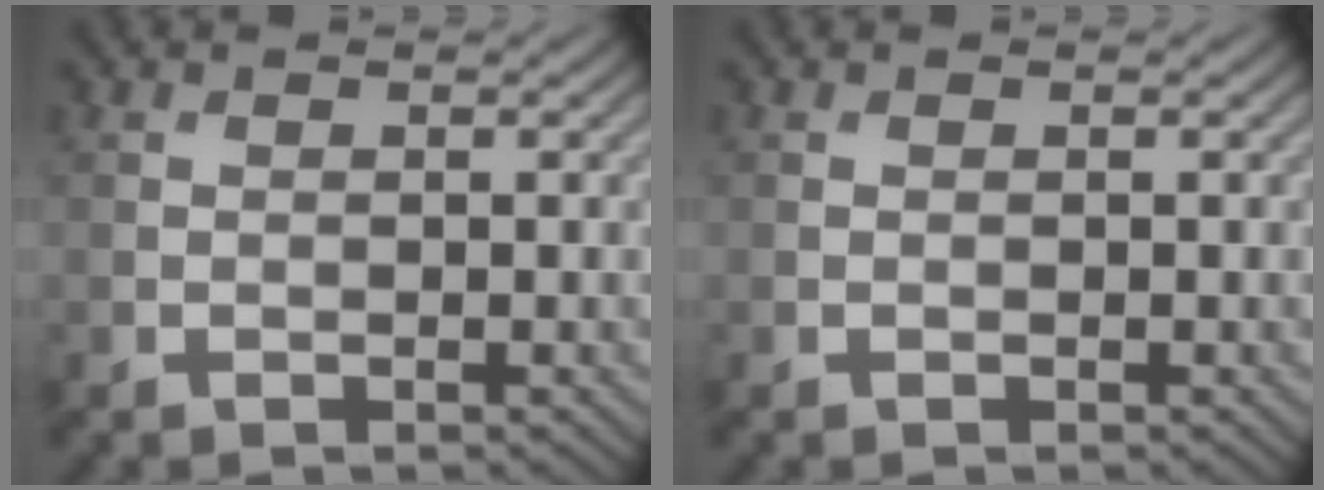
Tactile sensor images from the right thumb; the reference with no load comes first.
{"total": 0.0}